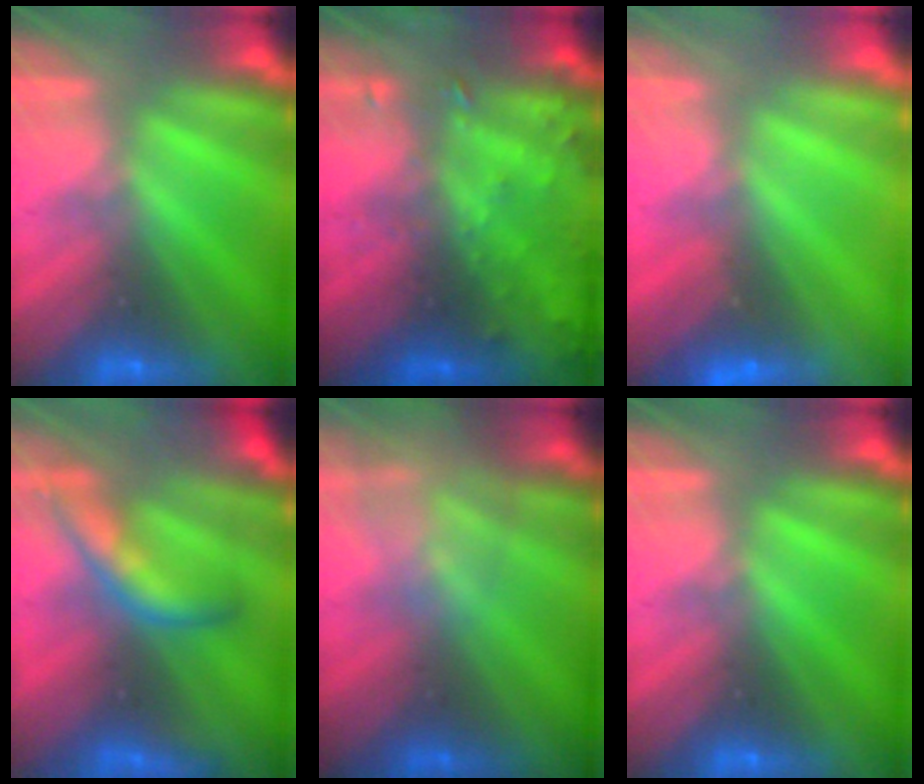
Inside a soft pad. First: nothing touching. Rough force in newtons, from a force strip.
{"total": 8.6}
{"total": 2.4}
{"total": 7.2}
{"total": 4.6}
{"total": 0.0}